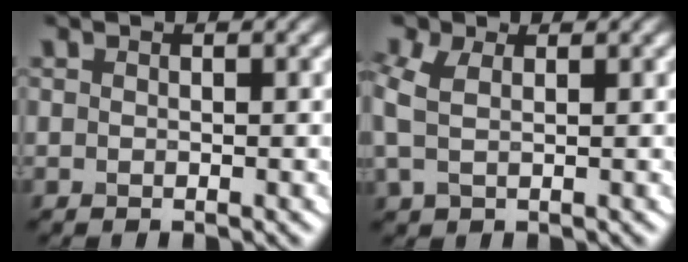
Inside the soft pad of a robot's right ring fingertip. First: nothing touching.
{"total": 3.7, "force": [1.1, 2.3, 2.7], "torque": [-0.077, 0.006, 0.019]}